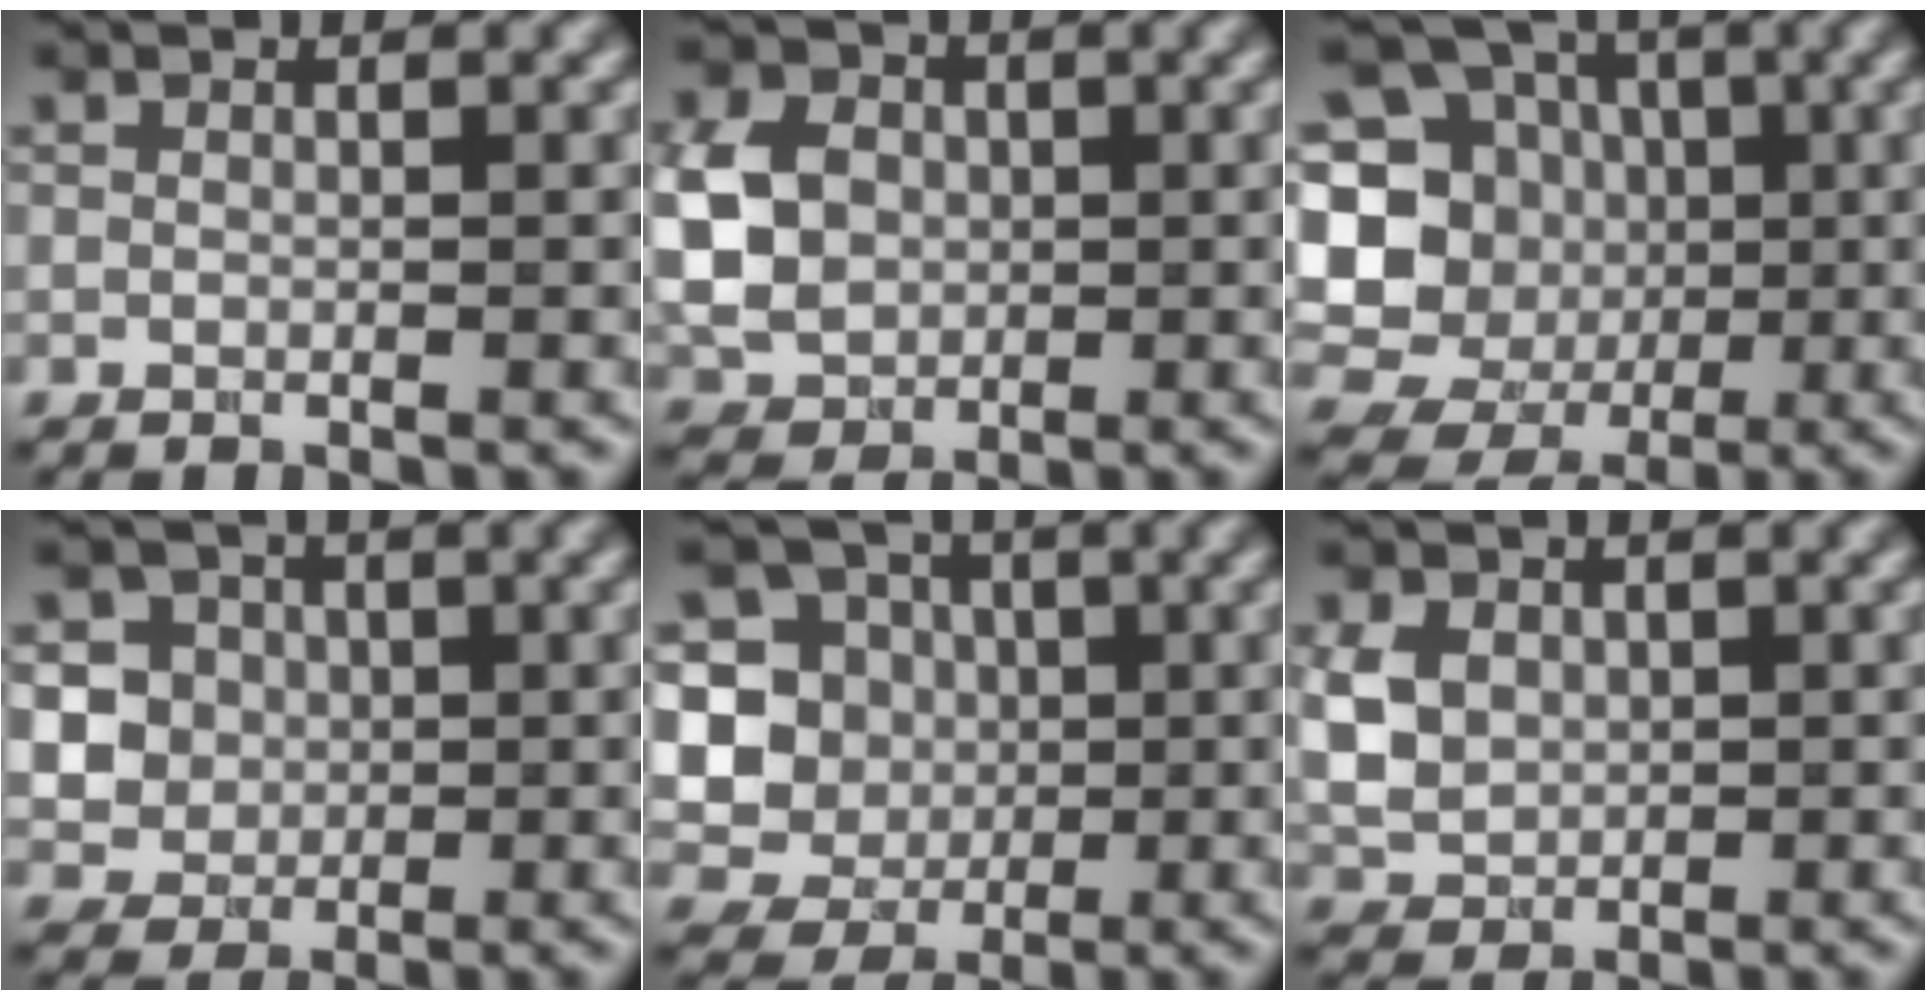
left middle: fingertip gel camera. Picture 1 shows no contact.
{"total": 6.8, "force": [0.1, 5.5, 4.0], "torque": [-0.100, 0.010, -0.003]}
{"total": 13.7, "force": [-0.5, 12.8, 4.9], "torque": [-0.146, 0.023, -0.017]}
{"total": 5.8, "force": [1.2, 5.3, 1.9], "torque": [-0.031, 0.020, 0.014]}
{"total": 9.5, "force": [0.8, 9.0, 2.8], "torque": [-0.071, 0.023, 0.010]}
{"total": 4.4, "force": [0.7, 3.5, 2.6], "torque": [-0.067, 0.004, 0.012]}